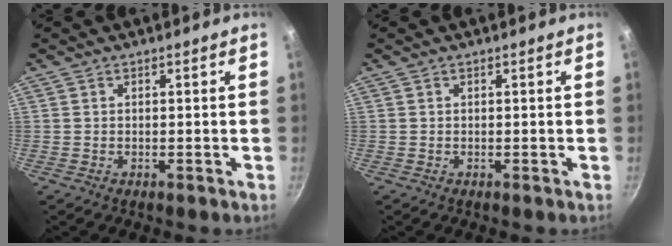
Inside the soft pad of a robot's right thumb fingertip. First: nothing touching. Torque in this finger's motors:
{"motor_torque": [0.09, 0.09, 0.12, -0.22, 0.01]}